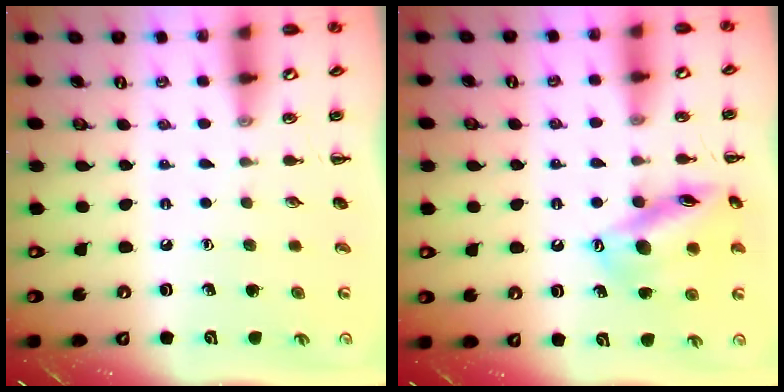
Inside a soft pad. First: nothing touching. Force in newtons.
{"total": 16.0, "press": 15.8, "slide": 2.4}